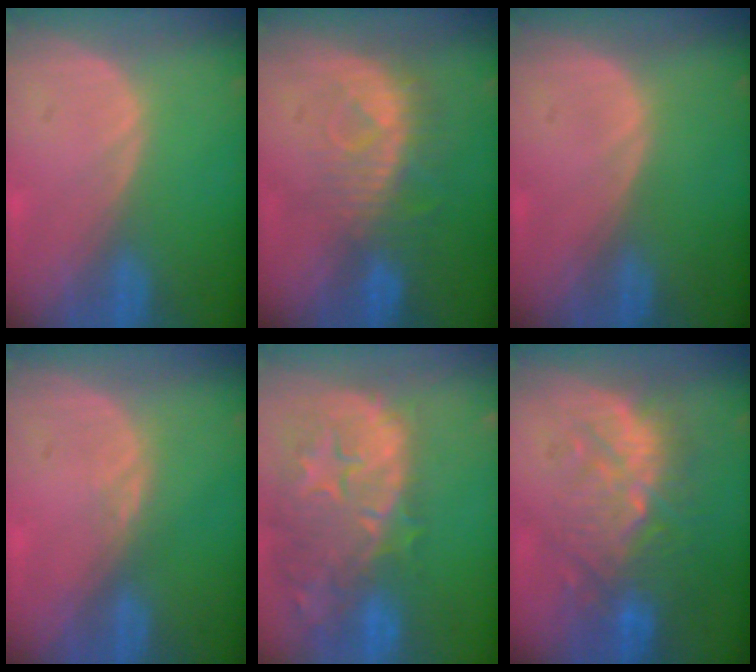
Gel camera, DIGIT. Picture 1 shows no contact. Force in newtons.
{"total": 8.2, "press": 7.4, "slide": 3.5}
{"total": 0.0}
{"total": 1.1, "press": 1.0, "slide": 0.5}
{"total": 15.0, "press": 11.9, "slide": 9.0}
{"total": 9.9, "press": 9.5, "slide": 2.5}